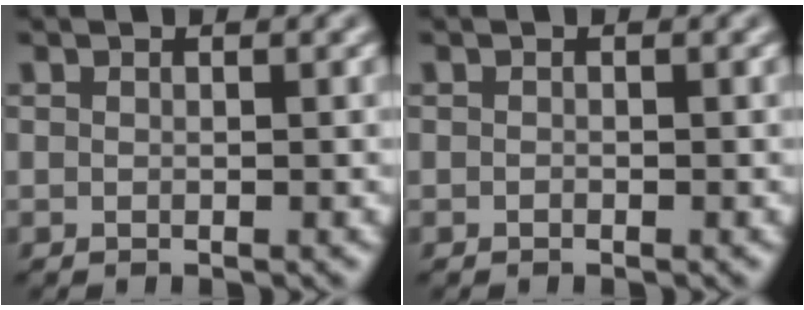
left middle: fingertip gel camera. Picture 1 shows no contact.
{"total": 0.0}